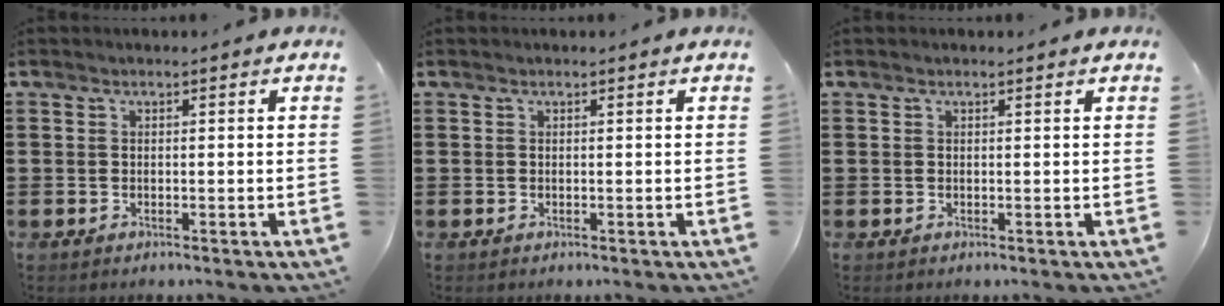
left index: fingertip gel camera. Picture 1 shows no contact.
{"total": 0.0}
{"total": 0.0}